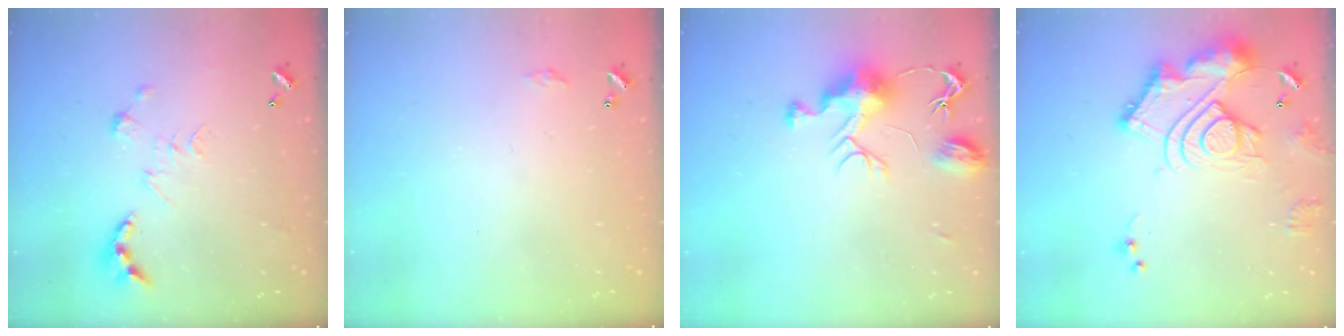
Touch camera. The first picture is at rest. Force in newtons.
{"total": 2.8, "press": 2.8, "slide": 0.4}
{"total": 9.5, "press": 9.4, "slide": 1.4}
{"total": 18.1, "press": 18.0, "slide": 1.9}